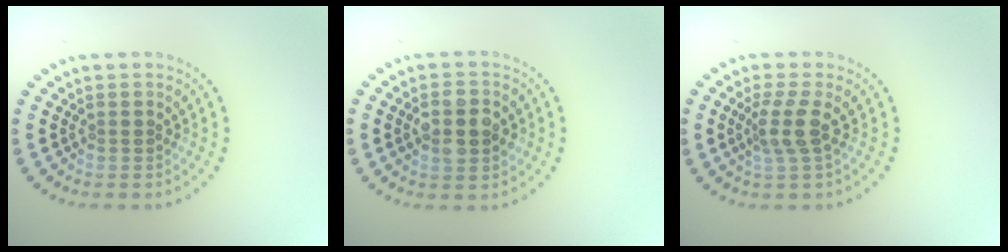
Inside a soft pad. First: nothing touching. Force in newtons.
{"total": 4.0, "press": 4.0, "slide": 0.1}
{"total": 2.4, "press": 1.9, "slide": 1.6}